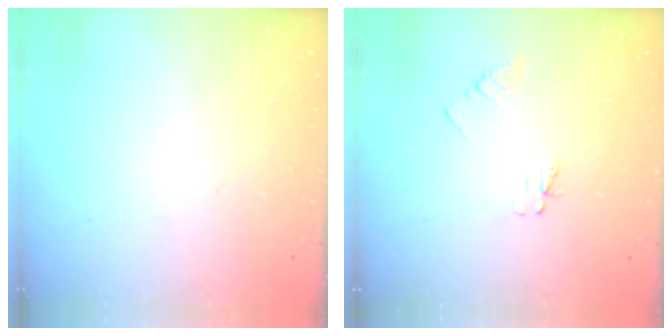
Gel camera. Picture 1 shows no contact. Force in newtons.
{"total": 2.9, "press": 2.9, "slide": 0.3}